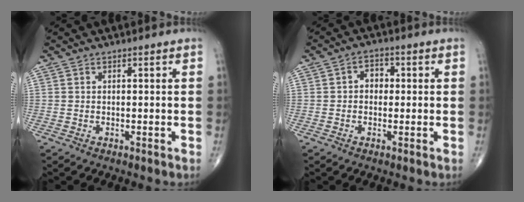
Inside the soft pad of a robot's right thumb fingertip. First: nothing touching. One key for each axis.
{"total": 3.3, "fx": 0.1, "fy": 2.6, "fz": 2.1, "tx": -0.016, "ty": 0.013, "tz": -0.005}